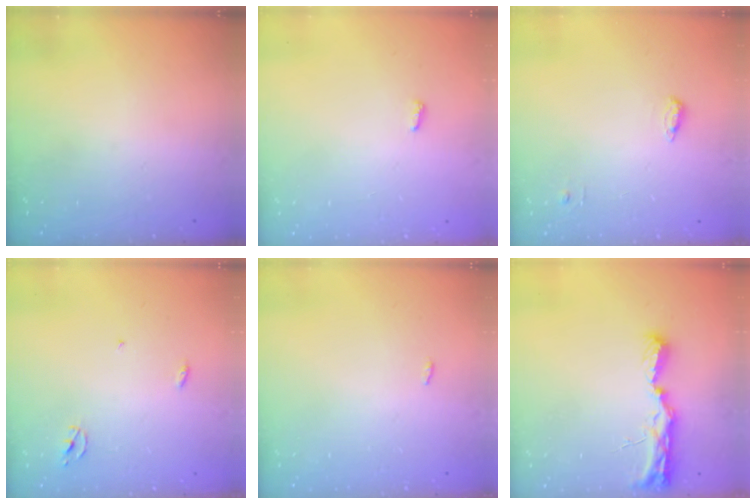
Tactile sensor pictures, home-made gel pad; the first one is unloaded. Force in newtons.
{"total": 2.8, "press": 2.8, "slide": 0.5}
{"total": 4.9, "press": 4.8, "slide": 1.0}
{"total": 2.3, "press": 2.3, "slide": 0.2}
{"total": 6.7, "press": 1.4, "slide": 6.6}
{"total": 10.5, "press": 9.6, "slide": 4.3}